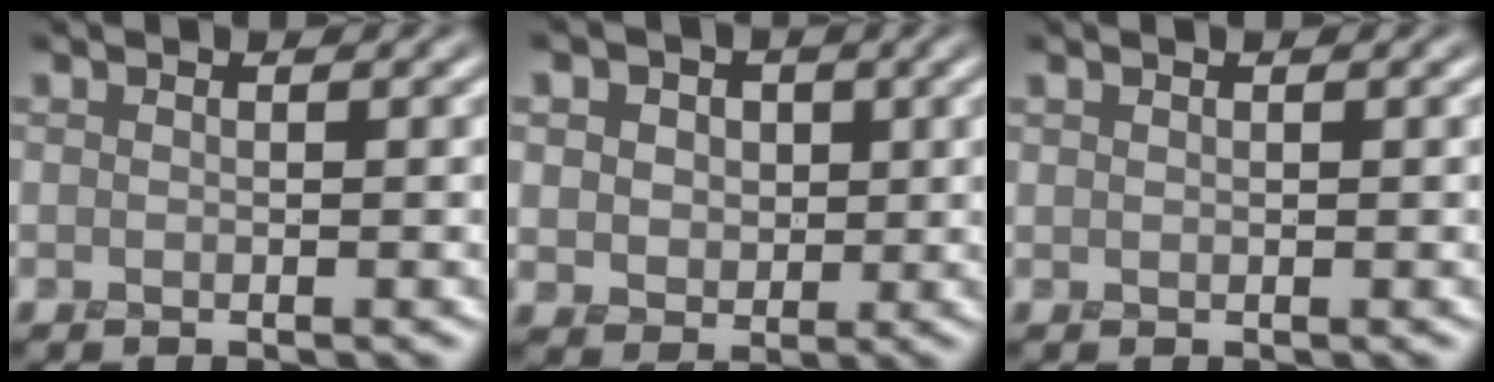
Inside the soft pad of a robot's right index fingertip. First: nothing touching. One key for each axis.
{"total": 5.5, "fx": 1.5, "fy": 4.6, "fz": 2.5, "tx": -0.050, "ty": 0.016, "tz": 0.011}
{"total": 0.0}